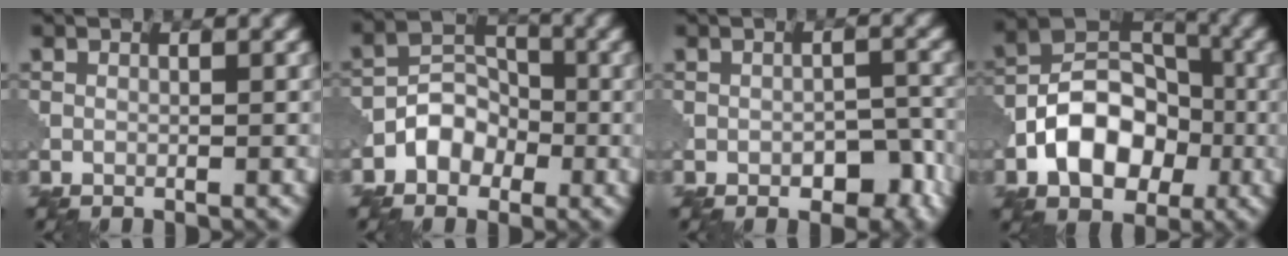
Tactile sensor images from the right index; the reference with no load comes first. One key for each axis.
{"total": 3.6, "fx": -1.7, "fy": 2.6, "fz": 1.7, "tx": -0.021, "ty": 0.011, "tz": -0.035}
{"total": 4.0, "fx": -1.7, "fy": 2.2, "fz": 2.8, "tx": -0.034, "ty": -0.002, "tz": -0.021}
{"total": 8.7, "fx": -2.9, "fy": 6.0, "fz": 5.7, "tx": -0.091, "ty": 0.006, "tz": -0.063}